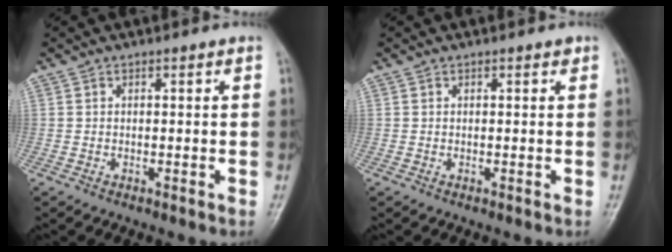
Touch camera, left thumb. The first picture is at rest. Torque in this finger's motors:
{"motor_torque": [0.09, -0.05, 0.15, 0.05, 0.00]}